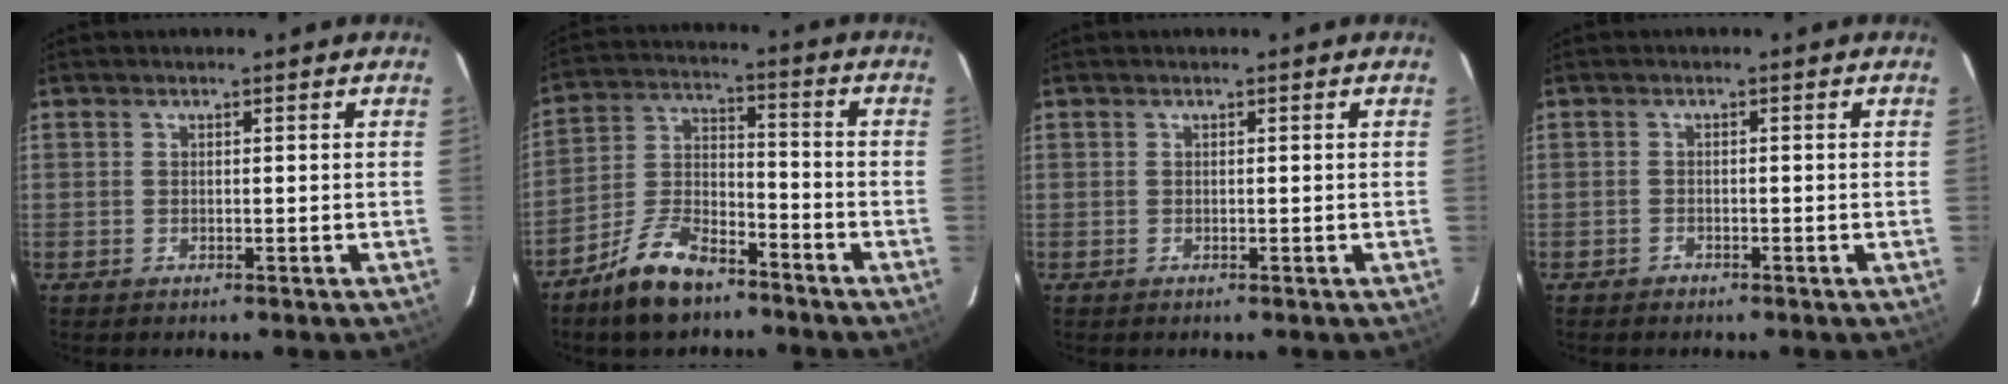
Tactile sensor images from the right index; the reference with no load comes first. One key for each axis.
{"total": 11.5, "fx": -8.3, "fy": 4.9, "fz": 6.2, "tx": -0.136, "ty": 0.014, "tz": -0.156}
{"total": 0.0}
{"total": 1.1, "fx": -1.0, "fy": 0.6, "fz": 0.0, "tx": -0.004, "ty": 0.004, "tz": -0.017}